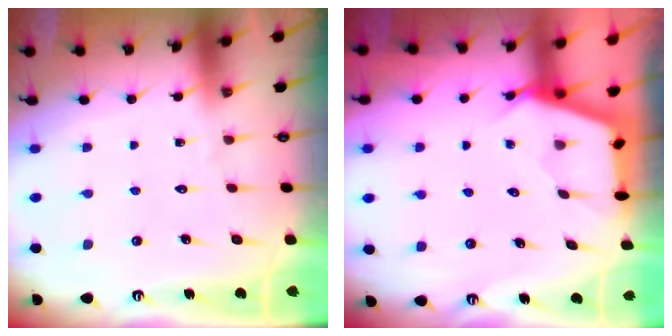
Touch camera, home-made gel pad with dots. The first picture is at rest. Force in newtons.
{"total": 2.5, "press": 2.5, "slide": 0.4}